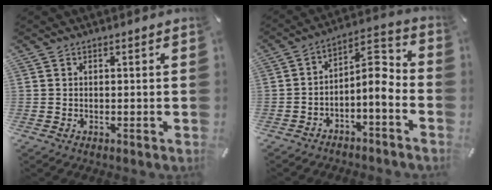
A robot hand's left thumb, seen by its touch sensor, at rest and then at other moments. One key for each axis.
{"total": 7.1, "fx": -2.1, "fy": 3.5, "fz": 5.8, "tx": -0.075, "ty": -0.010, "tz": -0.042}